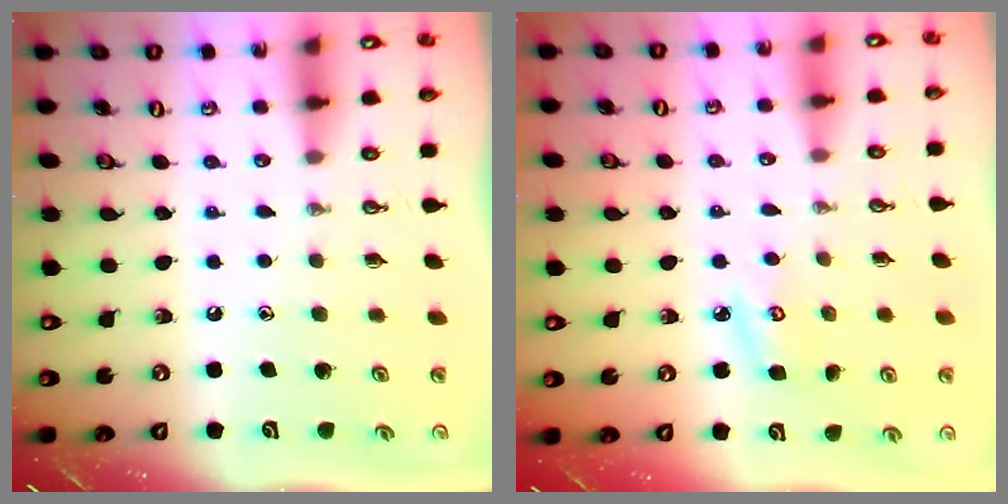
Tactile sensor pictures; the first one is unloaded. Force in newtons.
{"total": 5.4, "press": 5.4, "slide": 0.5}